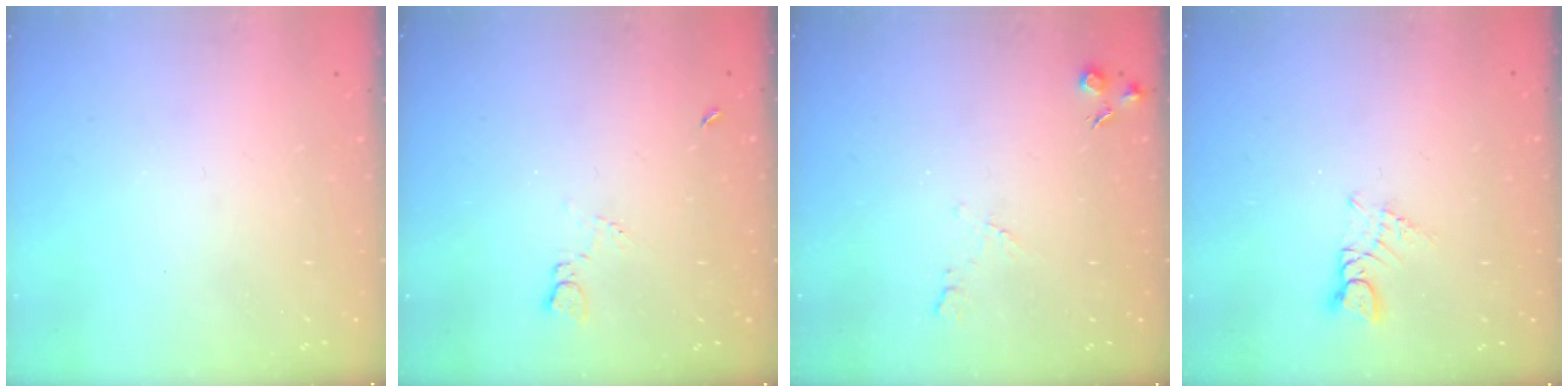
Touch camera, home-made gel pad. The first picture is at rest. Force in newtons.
{"total": 3.6, "press": 3.6, "slide": 0.5}
{"total": 5.0, "press": 5.0, "slide": 0.8}
{"total": 2.9, "press": 2.9, "slide": 0.3}